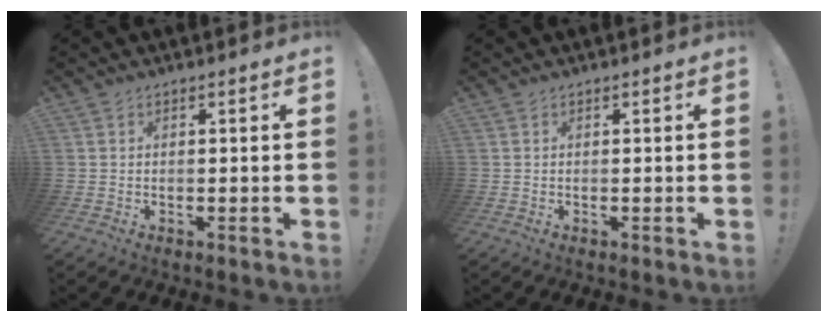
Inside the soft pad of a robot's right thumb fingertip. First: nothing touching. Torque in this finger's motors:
{"motor_torque": [-0.03, -0.11, 0.36, -0.11, -0.02]}